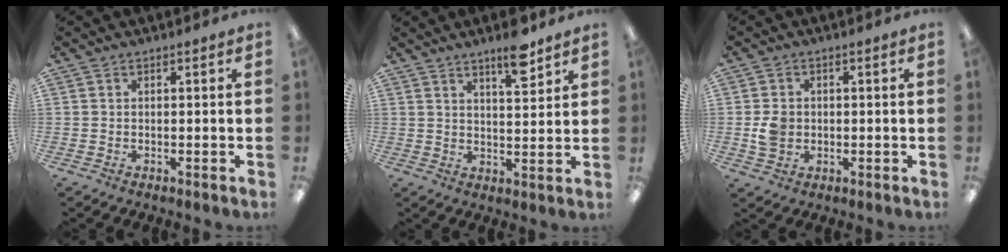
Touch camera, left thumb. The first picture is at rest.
{"total": 7.9, "force": [5.8, 2.0, 5.1], "torque": [-0.073, -0.035, 0.094]}
{"total": 4.5, "force": [-0.2, 3.9, 2.3], "torque": [-0.033, 0.006, -0.002]}